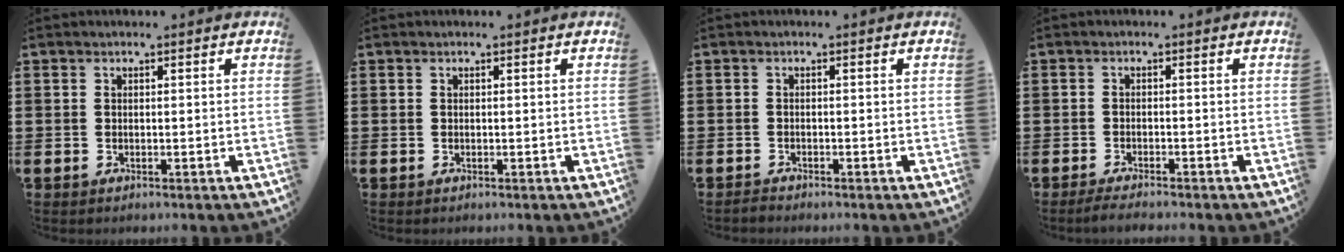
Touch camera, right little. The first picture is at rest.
{"total": 0.0}
{"total": 0.6, "force": [-0.6, 0.1, 0.1], "torque": [-0.003, -0.002, -0.013]}
{"total": 1.4, "force": [-1.2, 0.0, 0.7], "torque": [-0.012, 0.001, -0.024]}